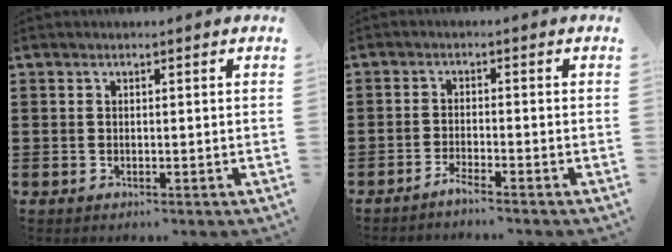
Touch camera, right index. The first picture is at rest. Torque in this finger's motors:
{"motor_torque": [-1.06, 1.09, 0.09, 0.03]}